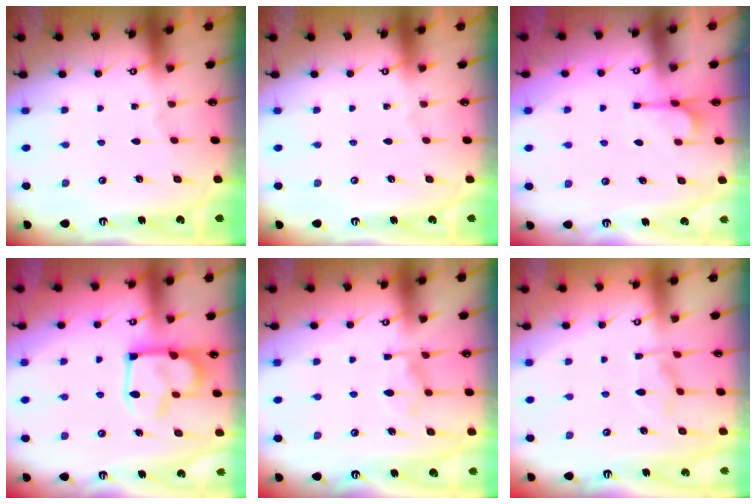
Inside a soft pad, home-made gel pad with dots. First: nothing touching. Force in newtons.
{"total": 0.0}
{"total": 1.4, "press": 0.8, "slide": 1.2}
{"total": 15.3, "press": 15.2, "slide": 1.2}
{"total": 7.7, "press": 7.7, "slide": 0.7}
{"total": 4.2, "press": 4.0, "slide": 1.2}